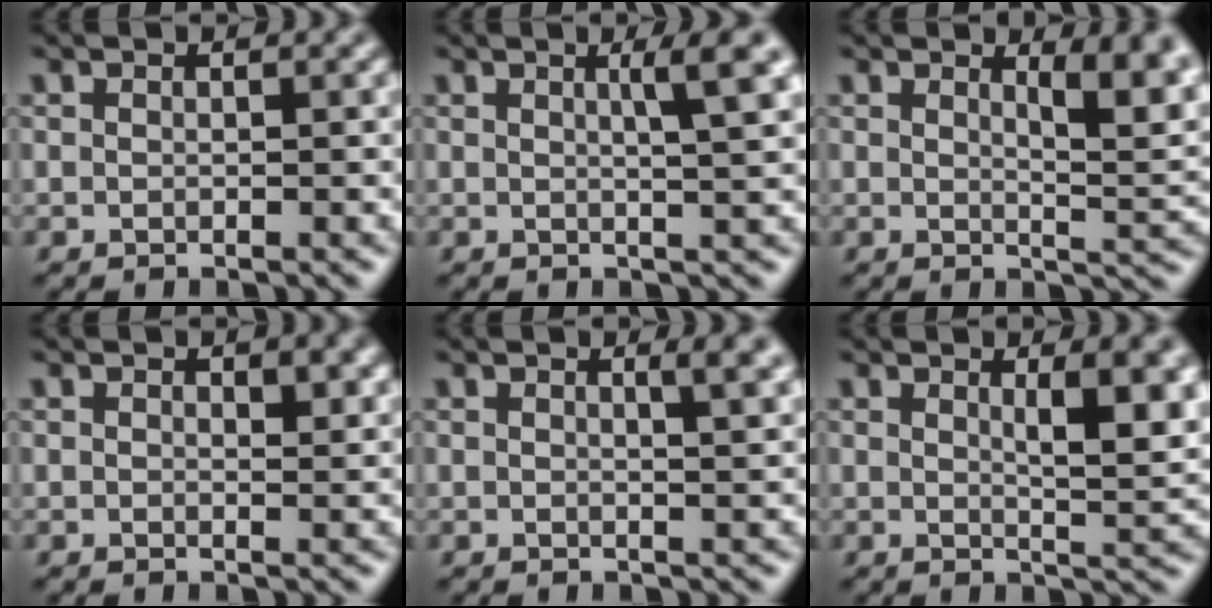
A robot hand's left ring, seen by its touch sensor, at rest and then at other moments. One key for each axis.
{"total": 3.7, "fx": 1.3, "fy": 0.7, "fz": 3.4, "tx": -0.038, "ty": 0.007, "tz": 0.017}
{"total": 5.1, "fx": 2.4, "fy": 1.7, "fz": 4.2, "tx": -0.041, "ty": -0.003, "tz": 0.033}
{"total": 1.7, "fx": 0.7, "fy": 0.7, "fz": 1.3, "tx": -0.015, "ty": -0.002, "tz": 0.013}
{"total": 2.7, "fx": 1.2, "fy": 0.9, "fz": 2.2, "tx": -0.013, "ty": 0.004, "tz": 0.009}
{"total": 5.3, "fx": 1.7, "fy": 1.4, "fz": 4.8, "tx": -0.060, "ty": -0.002, "tz": 0.027}